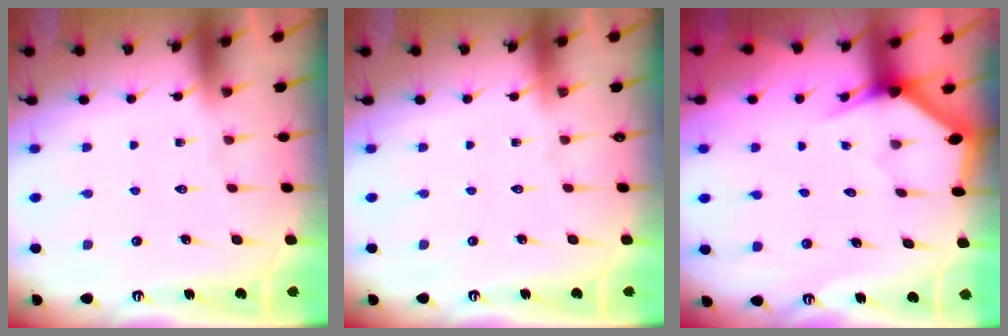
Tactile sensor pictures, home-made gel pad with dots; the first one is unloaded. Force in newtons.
{"total": 0.0}
{"total": 3.2, "press": 3.2, "slide": 0.1}